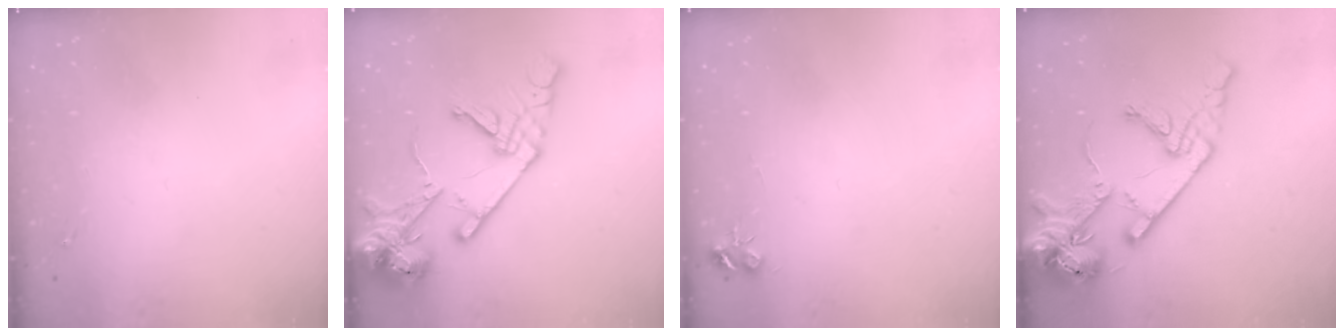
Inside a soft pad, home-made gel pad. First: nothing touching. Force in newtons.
{"total": 18.1, "press": 17.9, "slide": 2.8}
{"total": 5.3, "press": 5.3, "slide": 0.7}
{"total": 19.0, "press": 18.8, "slide": 2.9}